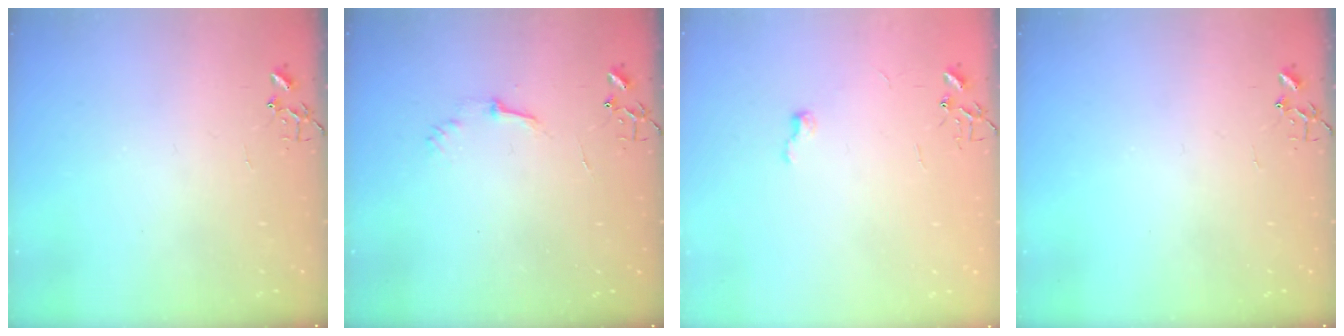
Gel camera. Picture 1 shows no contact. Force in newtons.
{"total": 5.0, "press": 4.9, "slide": 0.6}
{"total": 4.7, "press": 4.6, "slide": 0.6}
{"total": 0.0}